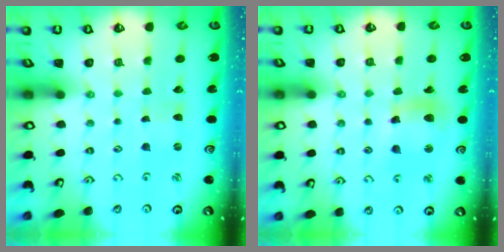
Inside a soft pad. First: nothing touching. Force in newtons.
{"total": 10.1, "press": 10.1, "slide": 1.3}